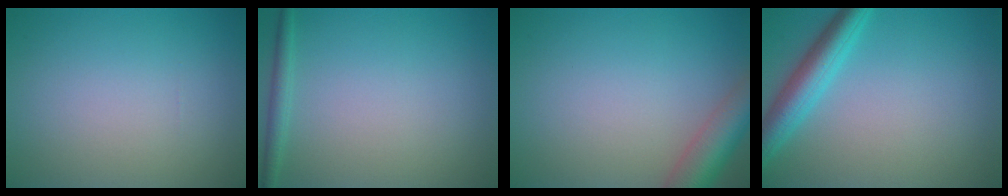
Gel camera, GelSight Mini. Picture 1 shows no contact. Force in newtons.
{"total": 1.4, "press": 1.4, "slide": 0.1}
{"total": 4.9, "press": 4.9, "slide": 0.3}
{"total": 4.3, "press": 4.3, "slide": 0.3}